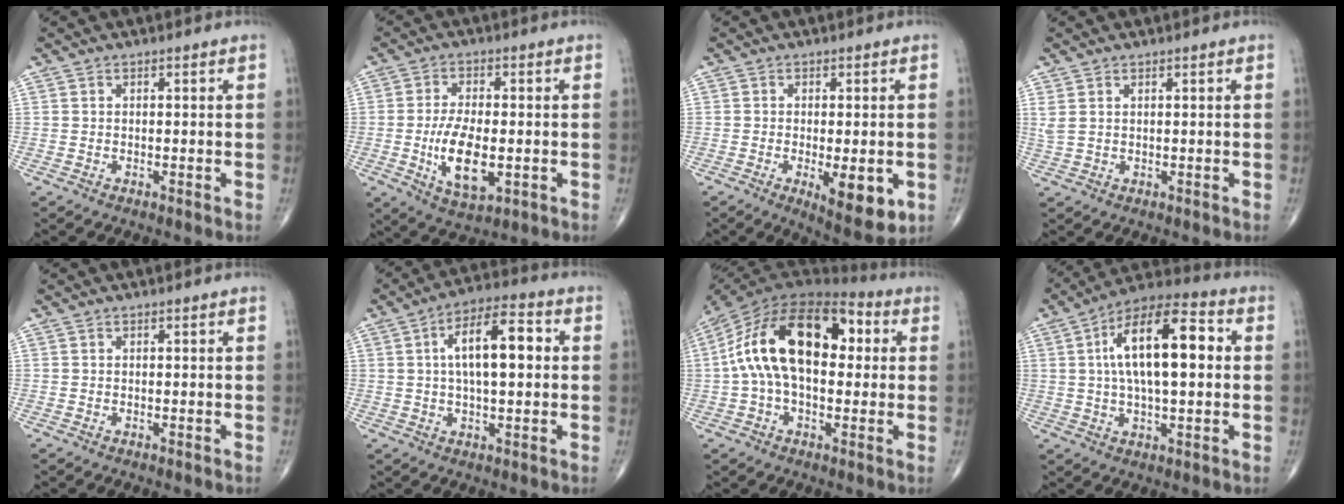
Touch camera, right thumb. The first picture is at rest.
{"total": 10.6, "force": [-2.0, 4.9, 9.2], "torque": [-0.160, -0.006, -0.030]}
{"total": 9.5, "force": [-2.7, 3.4, 8.4], "torque": [-0.106, -0.016, -0.034]}
{"total": 2.0, "force": [0.9, 0.9, 1.5], "torque": [-0.047, 0.008, 0.029]}
{"total": 0.0}
{"total": 12.4, "force": [1.8, 5.1, 11.1], "torque": [-0.175, 0.022, 0.022]}
{"total": 21.2, "force": [2.7, 11.9, 17.4], "torque": [-0.298, 0.043, 0.032]}
{"total": 17.5, "force": [2.5, 7.2, 15.7], "torque": [-0.256, 0.027, 0.035]}